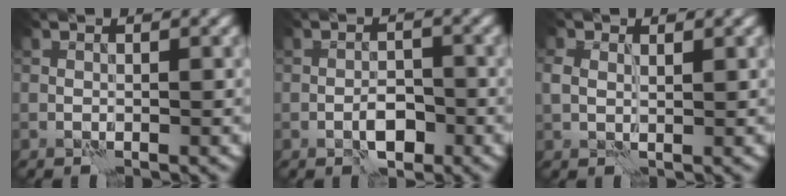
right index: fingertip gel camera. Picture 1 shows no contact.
{"total": 2.6, "force": [-1.5, 1.1, 1.8], "torque": [-0.026, 0.006, -0.025]}
{"total": 1.8, "force": [0.7, 1.2, 1.1], "torque": [-0.029, 0.005, 0.012]}